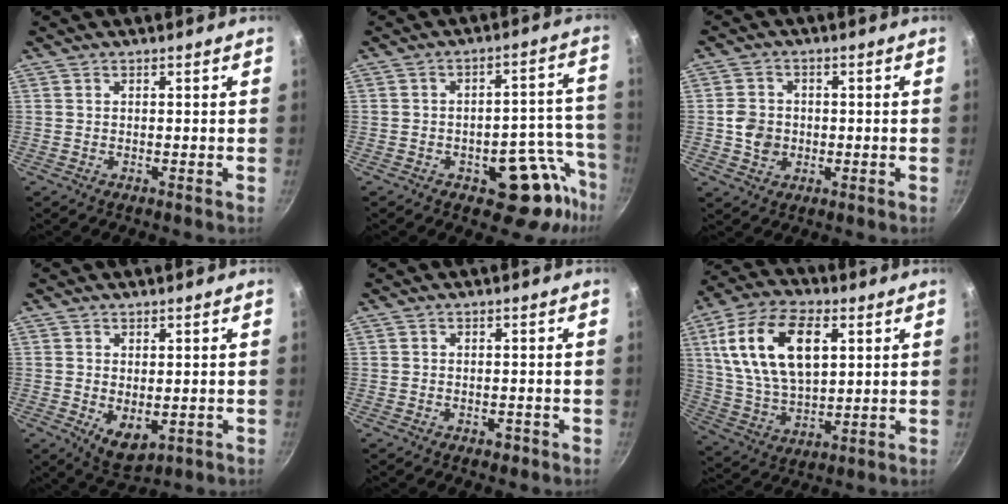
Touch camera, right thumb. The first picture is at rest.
{"total": 12.7, "force": [-7.0, 5.7, 8.9], "torque": [-0.064, 0.073, -0.086]}
{"total": 5.5, "force": [-0.5, 4.7, 2.8], "torque": [-0.034, 0.003, -0.010]}
{"total": 5.7, "force": [-1.1, 3.2, 4.6], "torque": [-0.070, -0.011, -0.003]}
{"total": 1.3, "force": [-0.8, 0.9, 0.6], "torque": [-0.005, 0.003, -0.011]}
{"total": 19.5, "force": [5.8, 10.8, 15.2], "torque": [-0.274, -0.005, 0.110]}